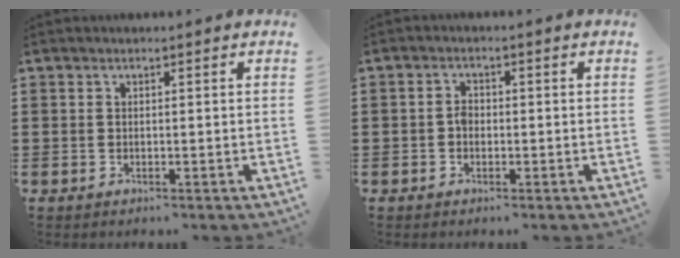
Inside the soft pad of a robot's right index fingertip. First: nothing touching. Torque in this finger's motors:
{"motor_torque": [0.48, -0.37, 0.09, 0.05]}